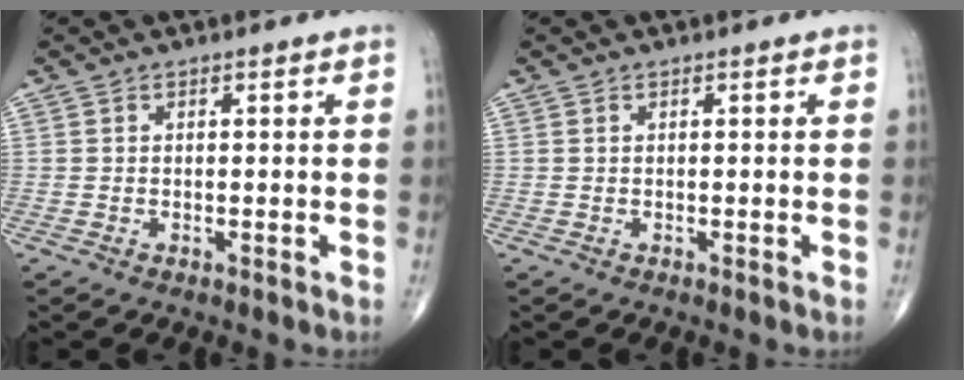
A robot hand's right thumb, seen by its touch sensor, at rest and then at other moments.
{"total": 0.0}